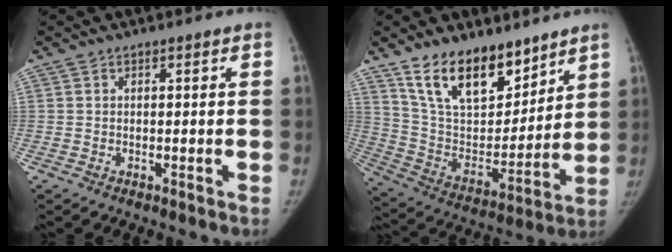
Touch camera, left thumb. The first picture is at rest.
{"total": 18.9, "force": [13.1, 9.5, 9.9], "torque": [-0.118, -0.073, 0.240]}